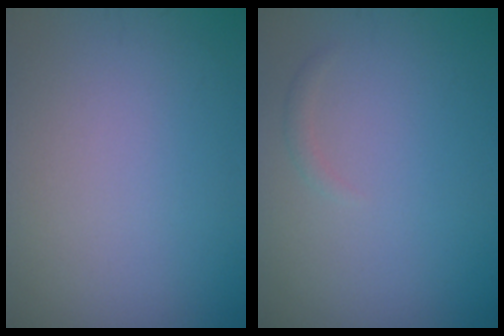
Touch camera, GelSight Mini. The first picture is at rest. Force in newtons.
{"total": 0.7, "press": 0.7, "slide": 0.0}